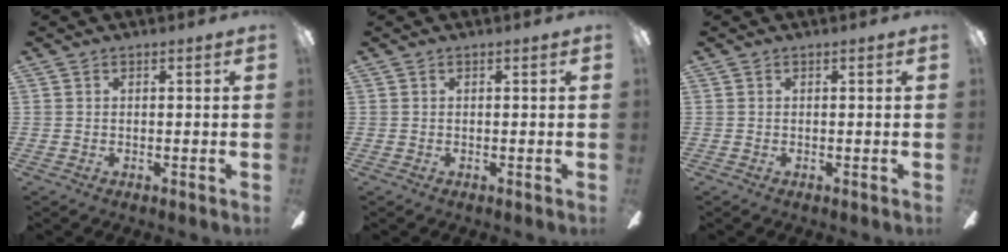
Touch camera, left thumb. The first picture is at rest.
{"total": 0.0}
{"total": 0.0}